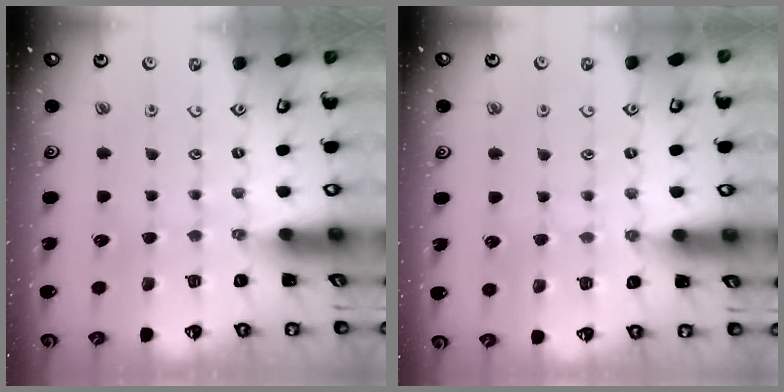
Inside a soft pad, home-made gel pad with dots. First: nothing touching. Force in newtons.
{"total": 4.8, "press": 4.8, "slide": 0.6}